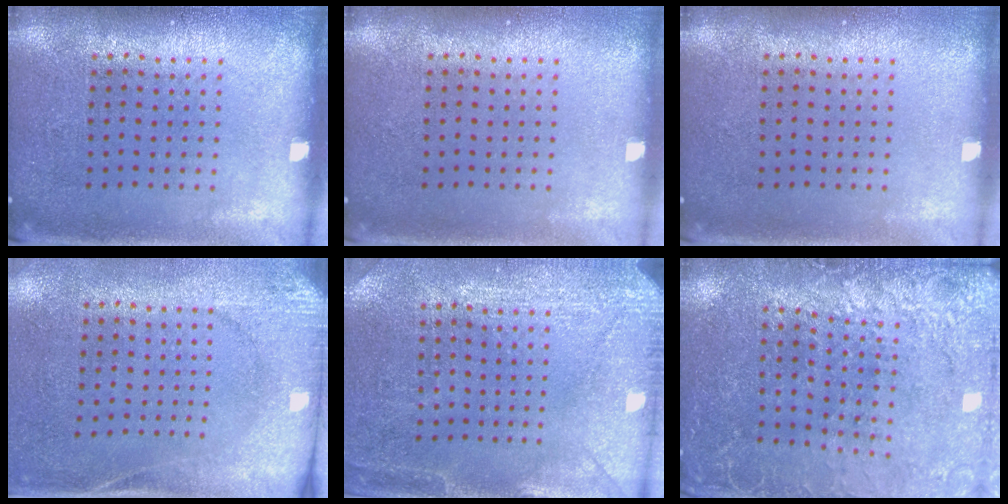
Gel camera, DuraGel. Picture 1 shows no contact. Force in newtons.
{"total": 0.0}
{"total": 0.0}
{"total": 2.7, "press": 2.1, "slide": 1.7}
{"total": 2.9, "press": 2.8, "slide": 0.7}
{"total": 2.9, "press": 2.8, "slide": 0.4}